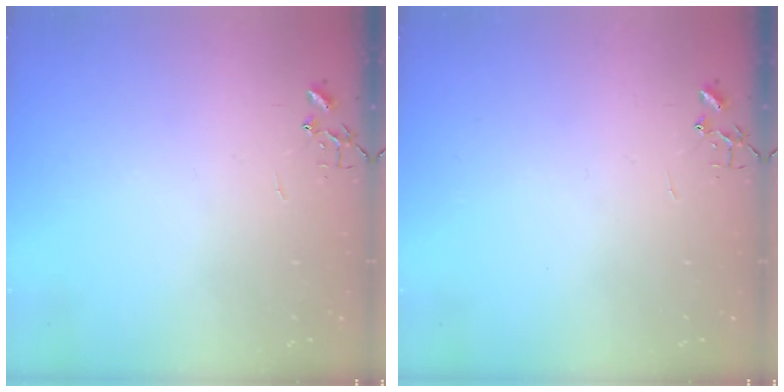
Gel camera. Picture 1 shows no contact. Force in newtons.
{"total": 0.0}